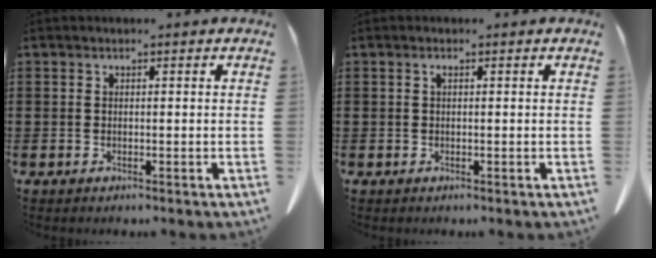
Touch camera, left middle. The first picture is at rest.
{"total": 0.6, "force": [0.1, 0.1, 0.6], "torque": [-0.012, 0.000, 0.002]}